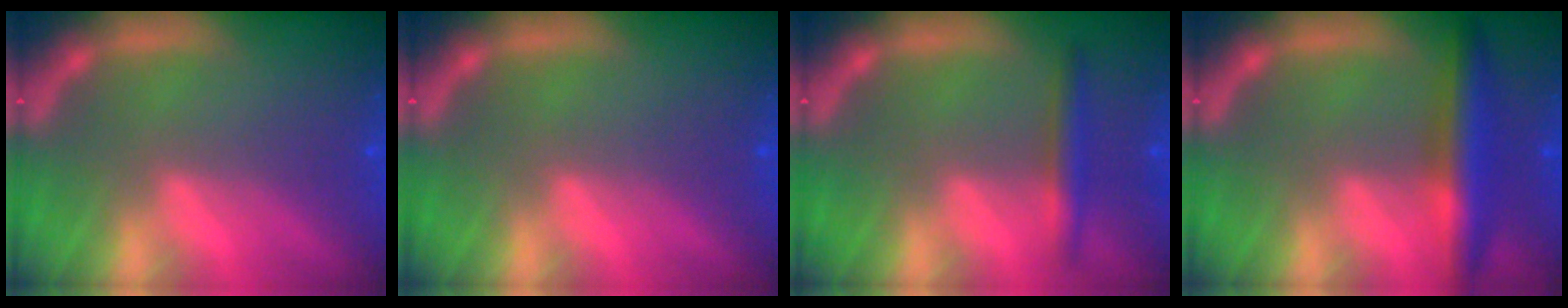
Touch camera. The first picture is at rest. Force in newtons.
{"total": 0.0}
{"total": 2.4}
{"total": 5.0}